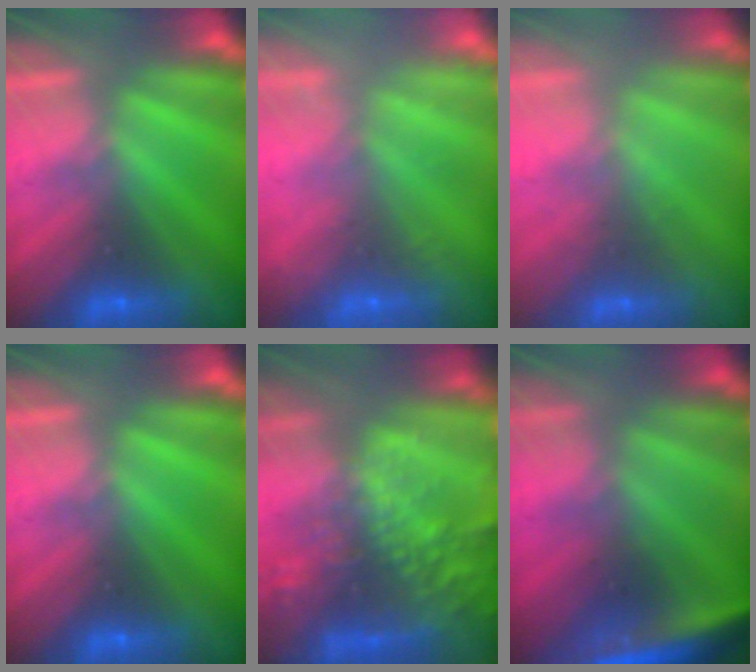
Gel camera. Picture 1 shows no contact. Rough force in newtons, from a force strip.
{"total": 5.6}
{"total": 2.1}
{"total": 0.0}
{"total": 9.6}
{"total": 4.3}